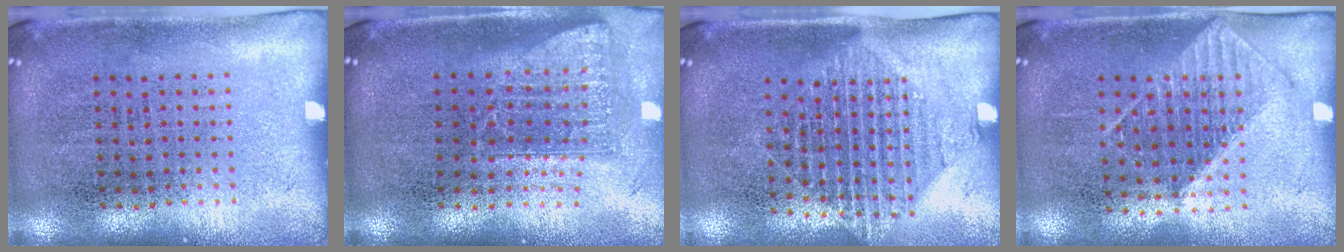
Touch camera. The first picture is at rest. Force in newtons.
{"total": 1.7, "press": 1.3, "slide": 1.1}
{"total": 1.6, "press": 1.3, "slide": 0.9}
{"total": 1.0, "press": 0.9, "slide": 0.3}